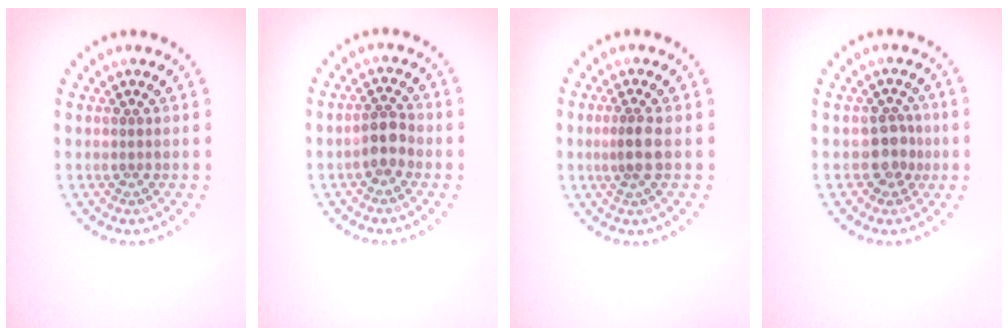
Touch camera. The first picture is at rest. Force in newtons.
{"total": 2.2, "press": 2.0, "slide": 1.0}
{"total": 2.2, "press": 1.8, "slide": 1.3}
{"total": 2.4, "press": 2.0, "slide": 1.2}